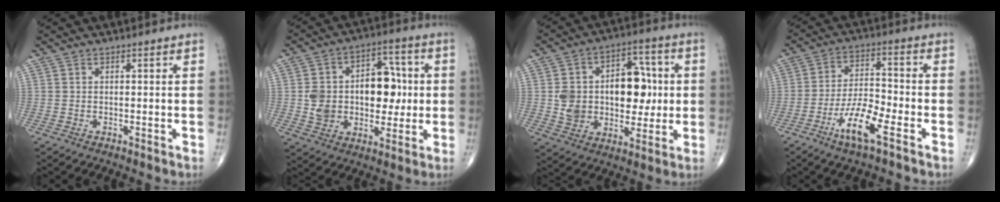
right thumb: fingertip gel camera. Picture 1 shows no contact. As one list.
[{"total": 16.4, "force": [0.7, 11.4, 11.9], "torque": [-0.140, 0.030, 0.021]}, {"total": 17.6, "force": [1.2, 12.1, 12.7], "torque": [-0.149, 0.023, 0.029]}, {"total": 9.9, "force": [-5.3, 2.4, 8.0], "torque": [-0.159, 0.027, -0.098]}]